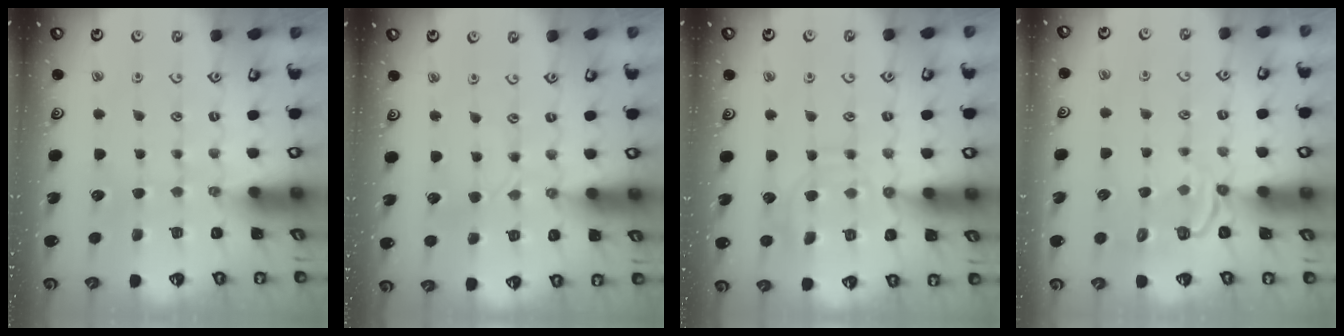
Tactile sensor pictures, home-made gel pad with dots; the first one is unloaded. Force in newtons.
{"total": 2.2, "press": 2.2, "slide": 0.3}
{"total": 11.0, "press": 11.0, "slide": 0.8}
{"total": 4.9, "press": 4.4, "slide": 2.1}